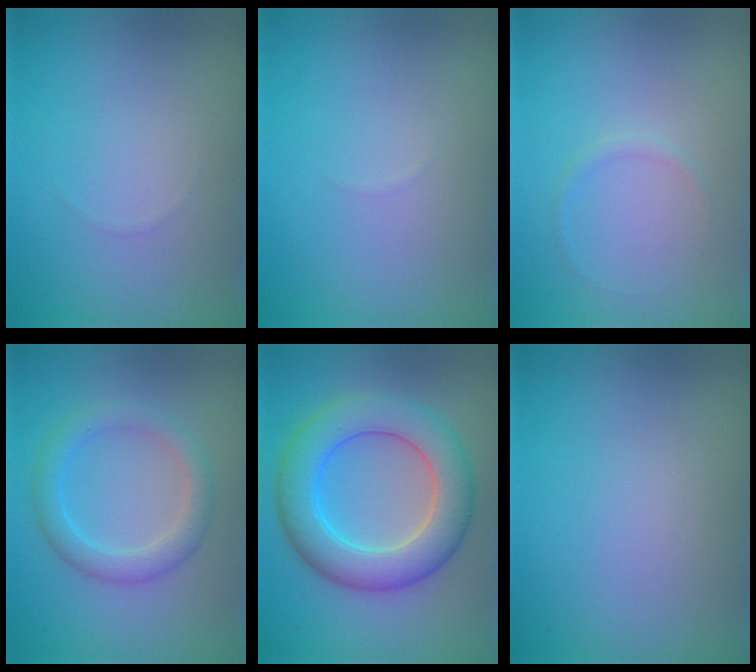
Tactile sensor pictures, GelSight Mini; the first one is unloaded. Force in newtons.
{"total": 0.0}
{"total": 0.6, "press": 0.6, "slide": 0.1}
{"total": 3.0, "press": 3.0, "slide": 0.1}
{"total": 7.5, "press": 7.5, "slide": 0.2}
{"total": 0.0}